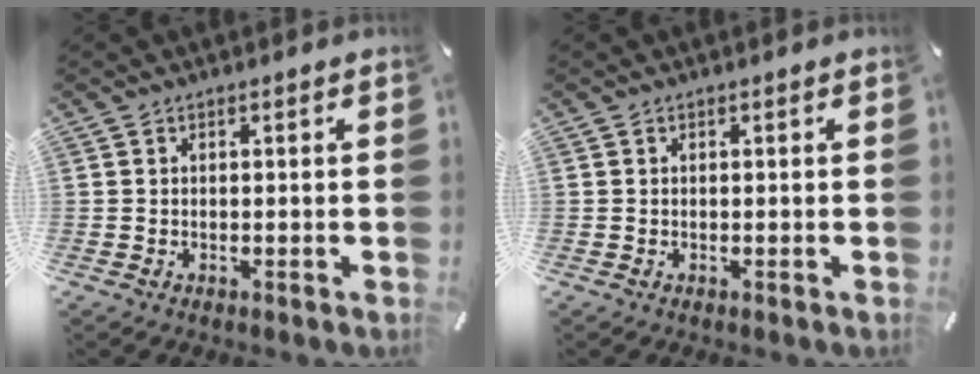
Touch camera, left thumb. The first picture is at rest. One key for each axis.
{"total": 0.0}